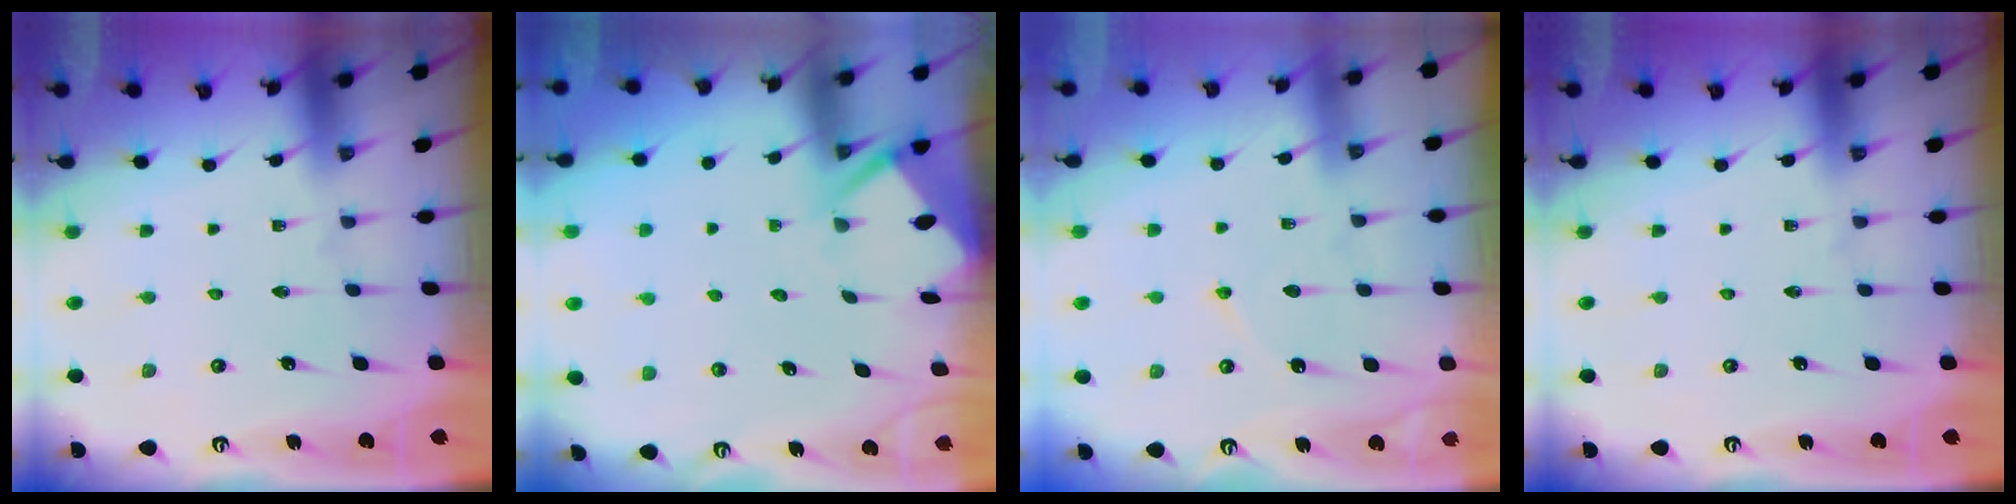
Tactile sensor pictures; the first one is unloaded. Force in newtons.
{"total": 3.2, "press": 3.2, "slide": 0.3}
{"total": 4.4, "press": 4.3, "slide": 0.6}
{"total": 0.0}